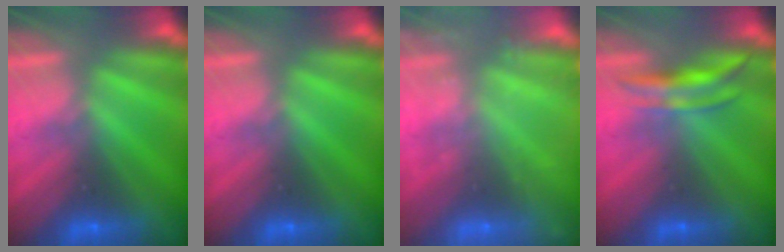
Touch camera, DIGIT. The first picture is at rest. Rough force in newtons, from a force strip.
{"total": 0.0}
{"total": 2.3}
{"total": 3.9}